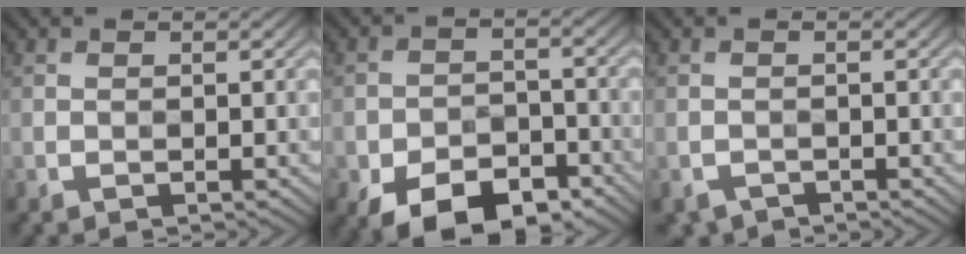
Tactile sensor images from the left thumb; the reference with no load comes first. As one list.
[{"total": 10.1, "force": [-6.5, 5.3, 5.6], "torque": [-0.100, -0.018, -0.106]}, {"total": 1.4, "force": [-1.1, 0.7, 0.3], "torque": [-0.006, -0.002, -0.023]}]